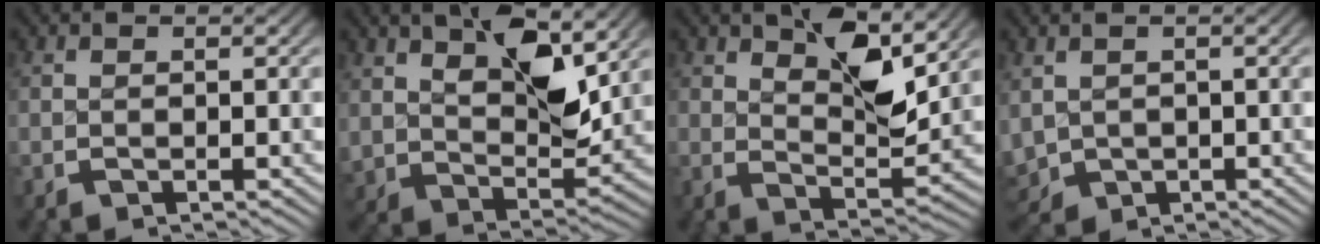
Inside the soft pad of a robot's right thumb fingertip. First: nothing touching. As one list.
[{"total": 6.9, "force": [2.9, 3.3, 5.3], "torque": [-0.102, -0.017, 0.060]}, {"total": 5.7, "force": [2.3, 2.1, 4.8], "torque": [-0.092, -0.018, 0.044]}, {"total": 5.0, "force": [-0.8, 4.4, 2.3], "torque": [-0.074, -0.031, 0.006]}]